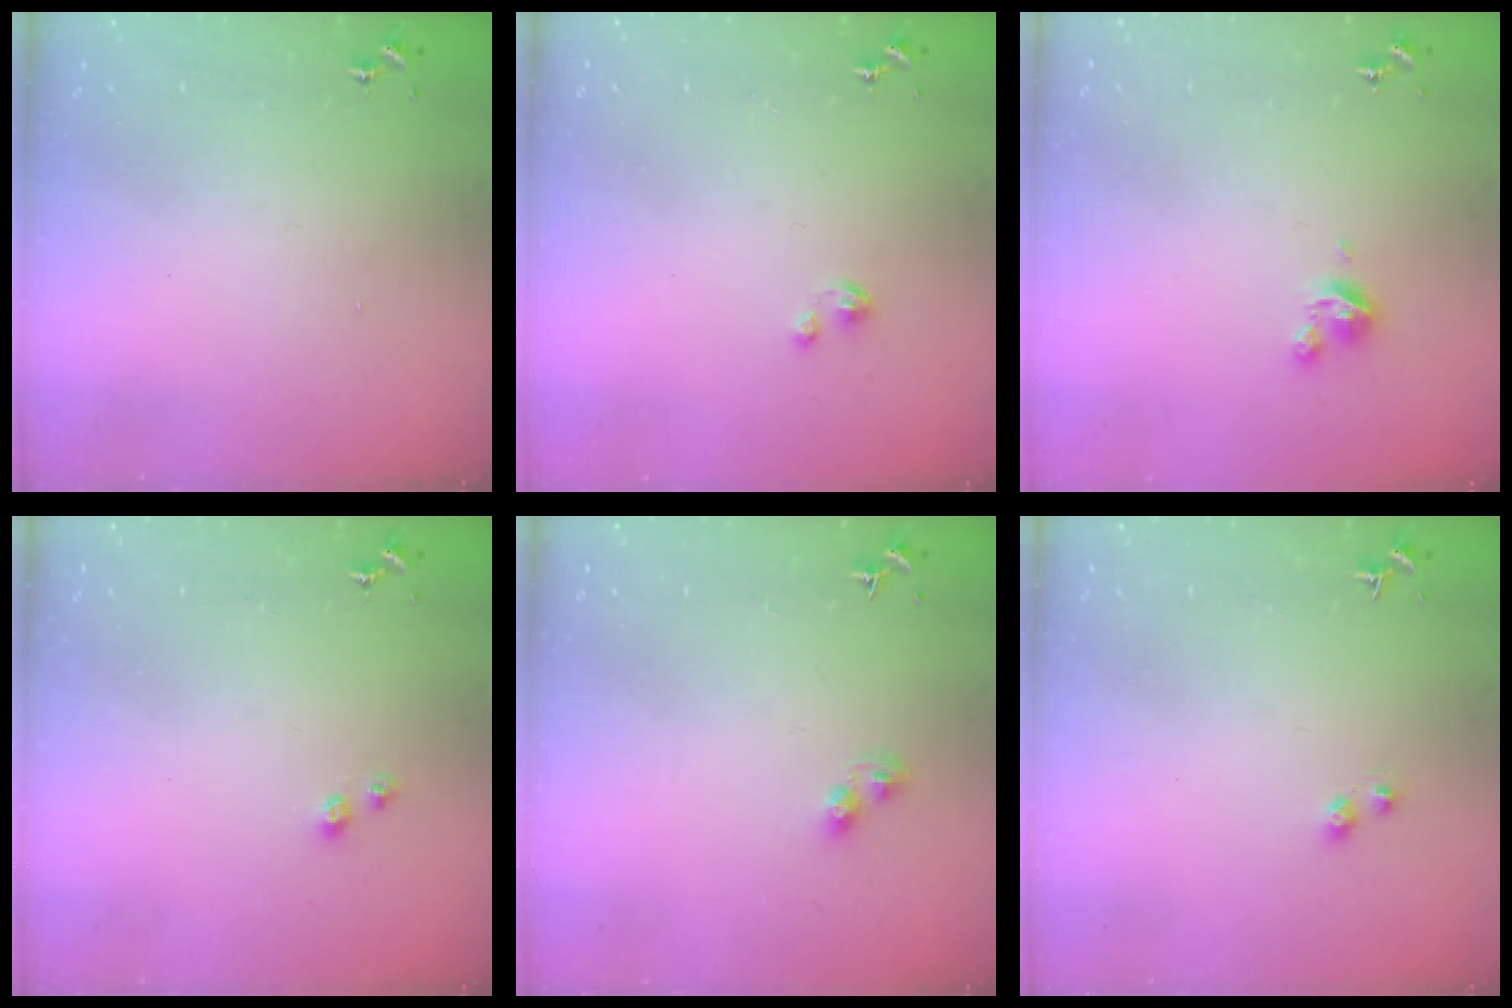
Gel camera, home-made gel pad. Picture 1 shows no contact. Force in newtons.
{"total": 2.7, "press": 2.7, "slide": 0.3}
{"total": 4.7, "press": 4.7, "slide": 0.5}
{"total": 3.9, "press": 3.9, "slide": 0.6}
{"total": 4.3, "press": 4.2, "slide": 0.5}
{"total": 2.9, "press": 2.9, "slide": 0.2}